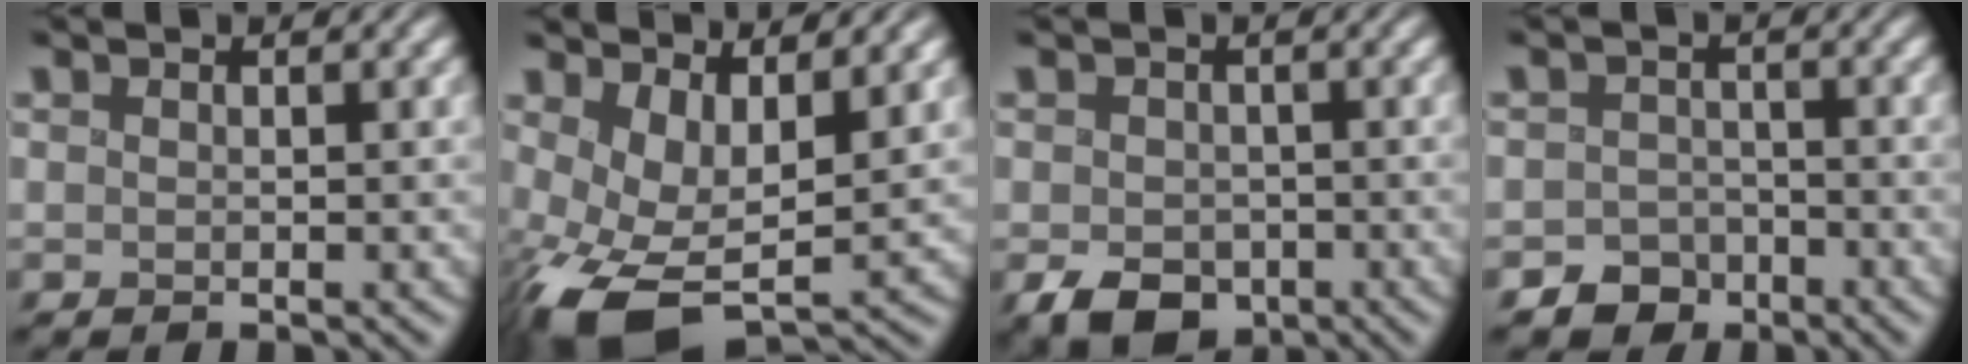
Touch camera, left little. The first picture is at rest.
{"total": 9.6, "force": [-1.5, 5.5, 7.7], "torque": [-0.161, -0.035, -0.015]}
{"total": 4.3, "force": [-1.9, 3.2, 2.2], "torque": [-0.039, -0.009, -0.036]}
{"total": 3.2, "force": [-2.4, 2.1, 0.1], "torque": [0.017, 0.001, -0.044]}